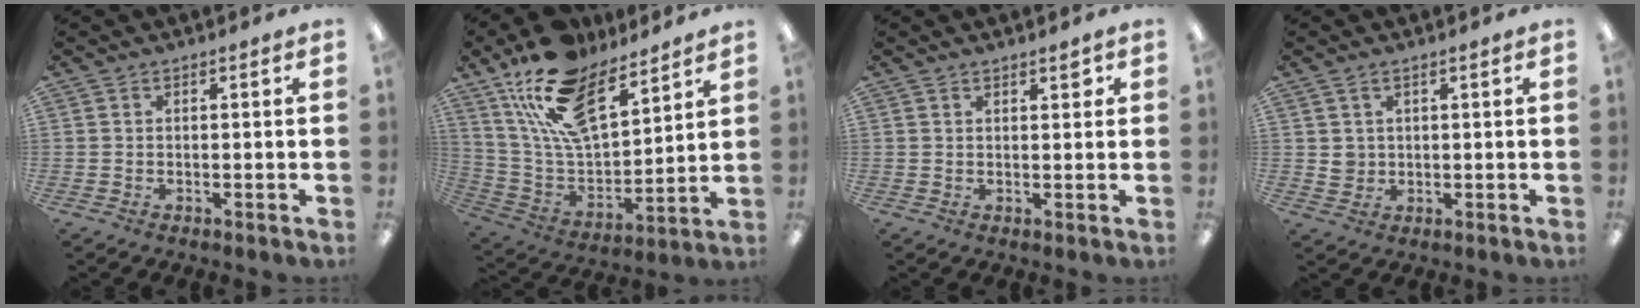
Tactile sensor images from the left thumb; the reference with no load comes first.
{"total": 20.4, "force": [14.2, 9.2, 11.4], "torque": [-0.223, -0.070, 0.260]}
{"total": 1.8, "force": [1.3, 0.7, 0.9], "torque": [-0.003, -0.006, 0.020]}
{"total": 3.3, "force": [1.4, 2.8, 0.9], "torque": [-0.017, 0.000, 0.026]}